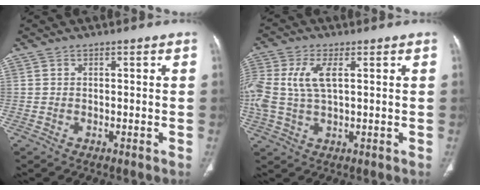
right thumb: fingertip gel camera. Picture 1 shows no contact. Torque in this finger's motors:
{"motor_torque": [0.00, -0.01, 0.98, 0.63, 0.15]}